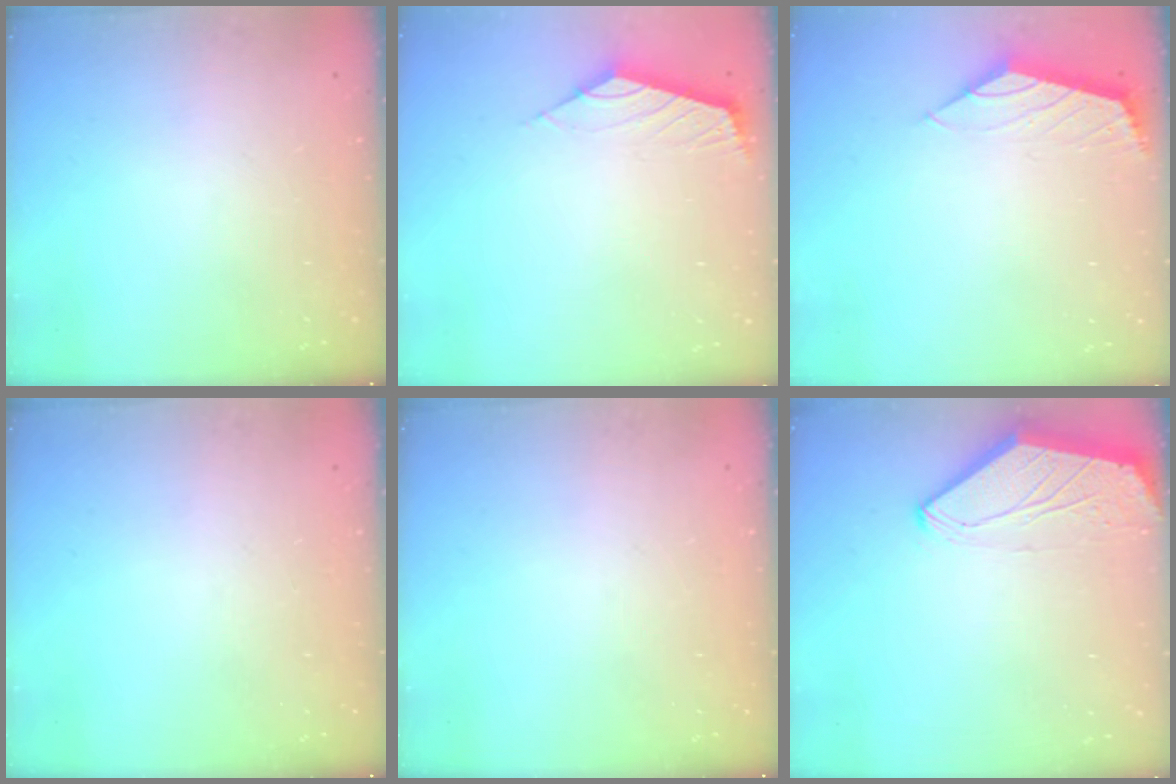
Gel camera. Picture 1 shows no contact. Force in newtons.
{"total": 2.4, "press": 2.3, "slide": 0.6}
{"total": 1.6, "press": 1.6, "slide": 0.2}
{"total": 0.0}
{"total": 0.0}
{"total": 0.0}